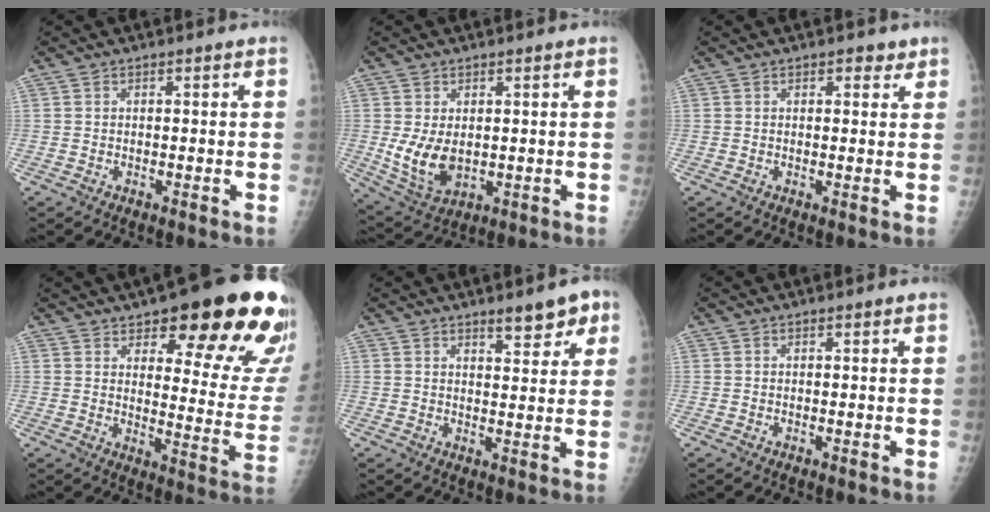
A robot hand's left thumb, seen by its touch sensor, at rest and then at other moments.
{"total": 7.8, "force": [0.0, 5.1, 5.9], "torque": [-0.102, -0.016, 0.017]}
{"total": 2.1, "force": [1.3, 1.1, 1.1], "torque": [0.001, -0.004, 0.013]}
{"total": 23.9, "force": [14.5, 7.4, 17.5], "torque": [-0.177, -0.068, 0.184]}
{"total": 6.3, "force": [4.1, 2.3, 4.2], "torque": [-0.034, -0.024, 0.055]}
{"total": 0.0}